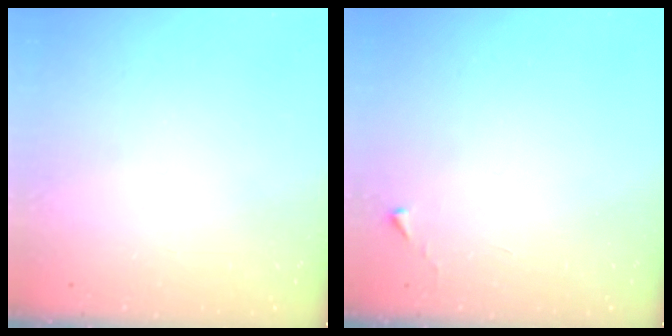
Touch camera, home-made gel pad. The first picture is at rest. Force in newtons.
{"total": 2.7, "press": 2.6, "slide": 0.4}